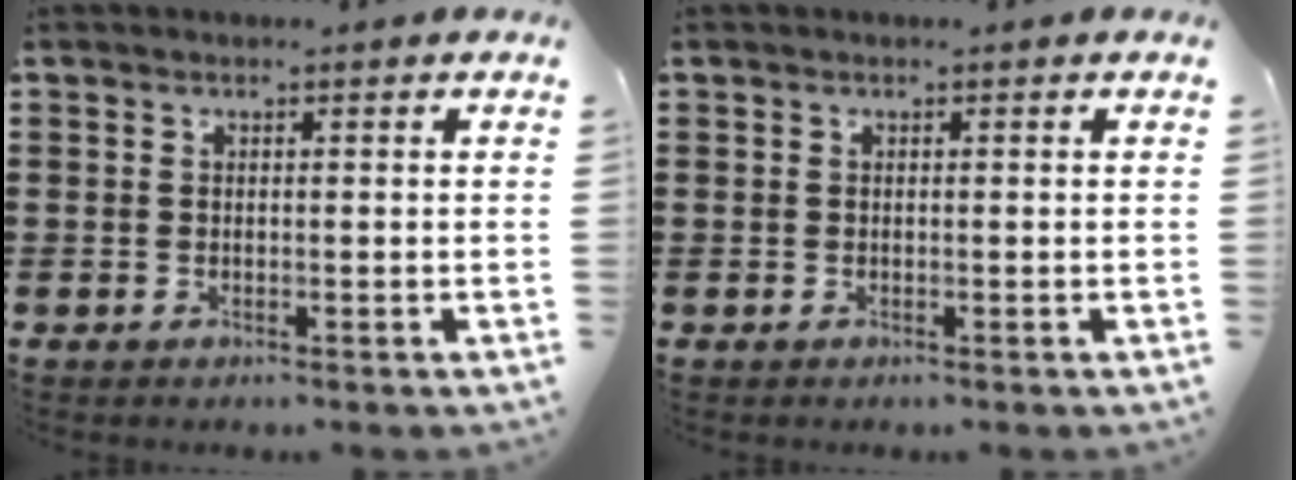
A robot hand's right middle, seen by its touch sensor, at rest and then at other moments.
{"total": 0.0}